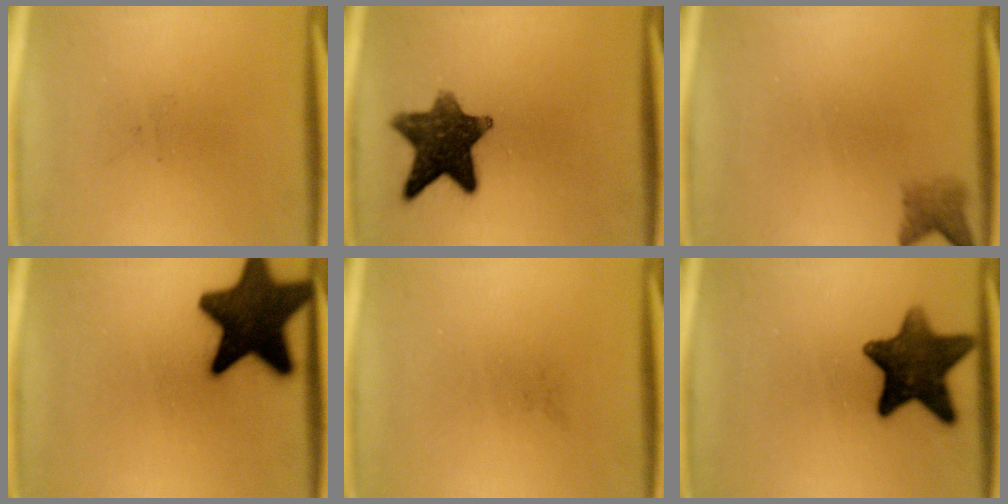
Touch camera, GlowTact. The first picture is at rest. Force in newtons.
{"total": 11.3}
{"total": 2.3}
{"total": 17.8}
{"total": 0.0}
{"total": 12.7}